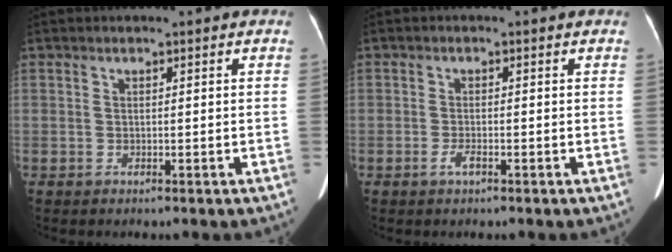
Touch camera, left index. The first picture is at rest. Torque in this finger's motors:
{"motor_torque": [0.24, 0.17, 0.14, 0.05]}